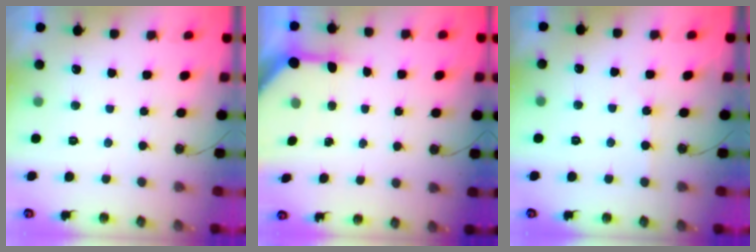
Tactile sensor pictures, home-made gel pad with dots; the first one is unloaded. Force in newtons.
{"total": 7.2, "press": 7.2, "slide": 0.5}
{"total": 2.7, "press": 2.7, "slide": 0.5}